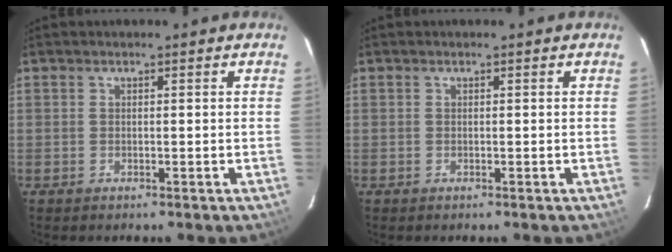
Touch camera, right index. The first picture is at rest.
{"total": 0.0}